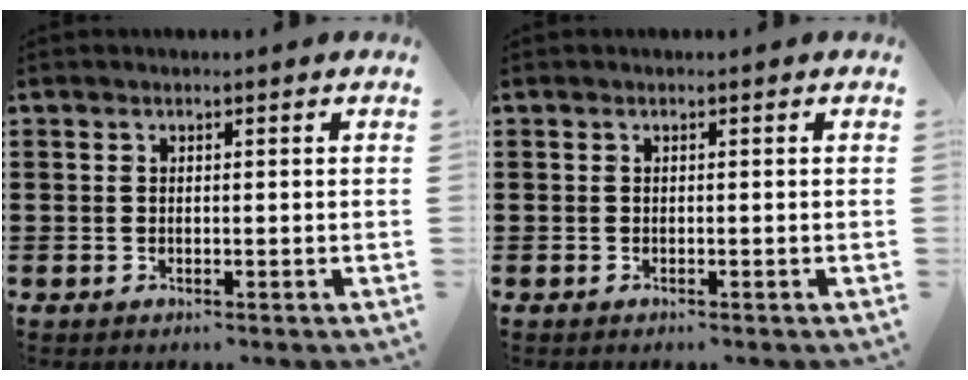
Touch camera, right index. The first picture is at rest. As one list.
[{"total": 0.0}]